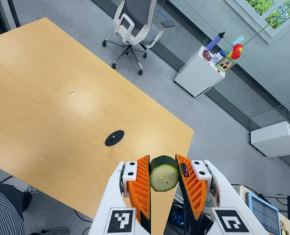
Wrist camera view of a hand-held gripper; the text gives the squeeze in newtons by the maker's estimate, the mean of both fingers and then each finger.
{"total": 8.5, "left": 7.5, "right": 9.5}